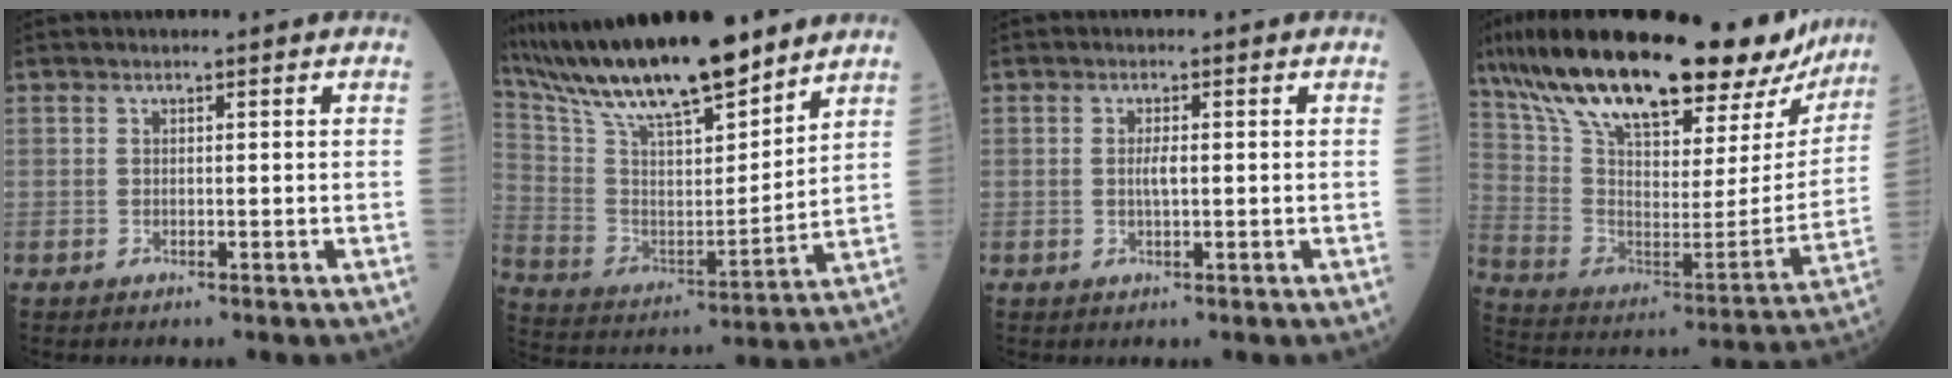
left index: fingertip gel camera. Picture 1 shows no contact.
{"total": 20.9, "force": [17.3, 3.5, 11.2], "torque": [-0.209, 0.005, 0.316]}
{"total": 1.6, "force": [-0.2, 0.3, 1.6], "torque": [-0.033, -0.003, -0.003]}
{"total": 35.0, "force": [25.9, 11.5, 20.6], "torque": [-0.359, 0.014, 0.381]}